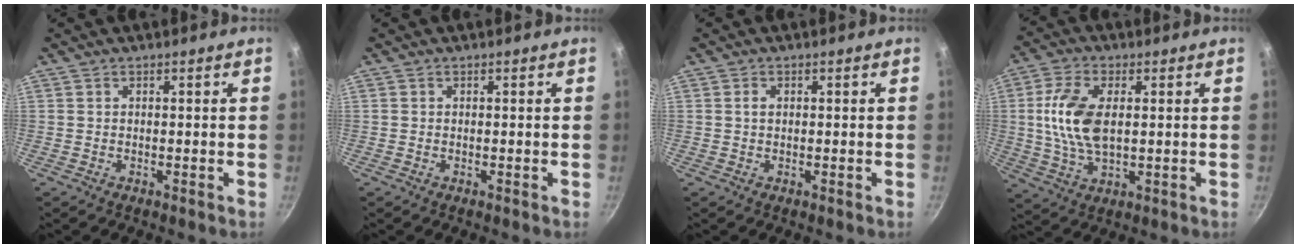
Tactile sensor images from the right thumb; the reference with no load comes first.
{"total": 0.0}
{"total": 1.0, "force": [0.2, 0.7, 0.7], "torque": [-0.012, 0.003, 0.004]}
{"total": 11.3, "force": [1.3, 6.1, 9.4], "torque": [-0.185, 0.005, 0.025]}